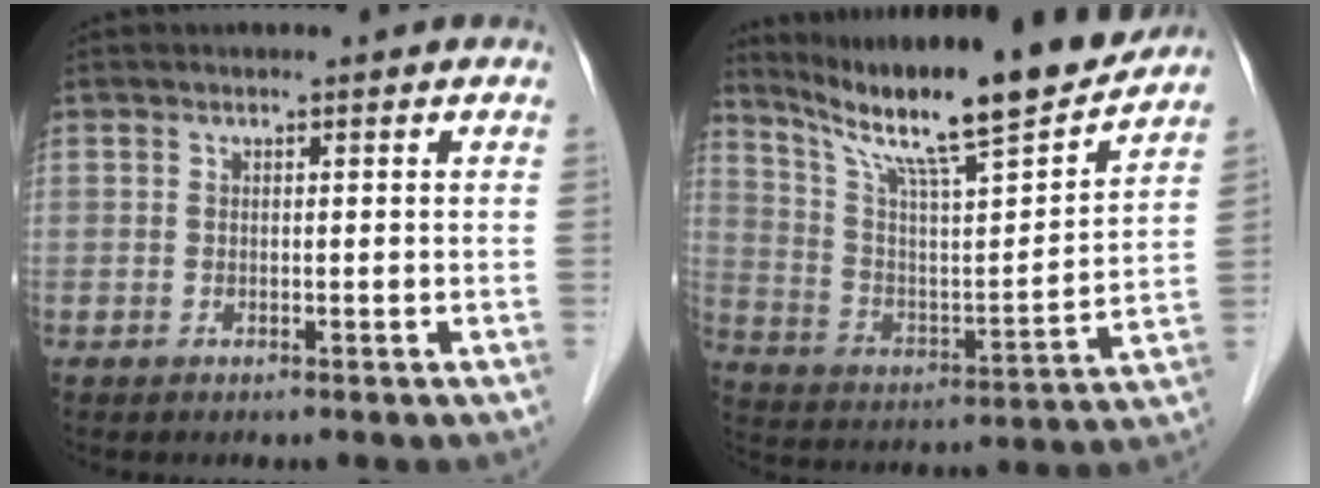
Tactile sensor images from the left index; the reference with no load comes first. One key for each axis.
{"total": 20.4, "fx": 17.6, "fy": 0.6, "fz": 10.2, "tx": -0.174, "ty": -0.020, "tz": 0.284}